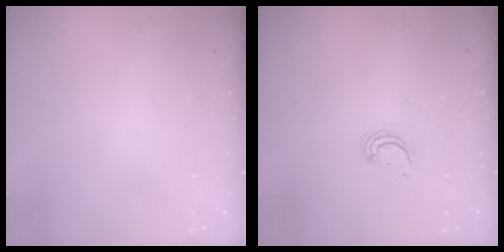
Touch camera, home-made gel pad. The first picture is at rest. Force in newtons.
{"total": 2.1, "press": 2.1, "slide": 0.1}